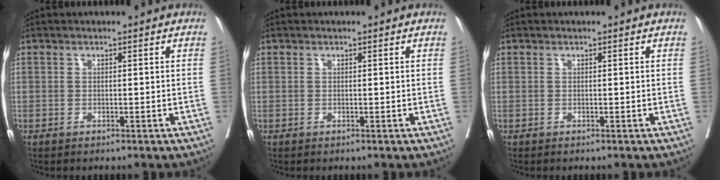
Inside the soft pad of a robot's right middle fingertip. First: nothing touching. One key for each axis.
{"total": 0.0}
{"total": 0.0}